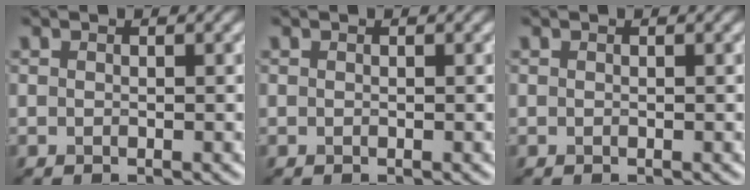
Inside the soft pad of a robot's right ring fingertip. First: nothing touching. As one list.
[{"total": 0.0}, {"total": 0.0}]